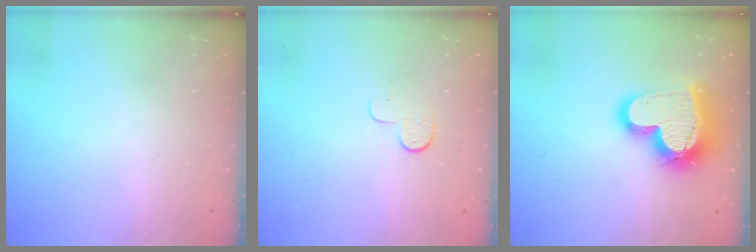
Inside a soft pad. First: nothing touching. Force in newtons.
{"total": 4.8, "press": 4.8, "slide": 0.4}
{"total": 19.7, "press": 19.7, "slide": 1.3}